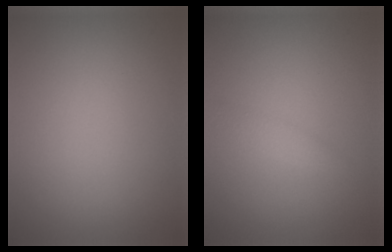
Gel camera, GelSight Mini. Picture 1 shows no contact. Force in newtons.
{"total": 1.2, "press": 1.2, "slide": 0.0}